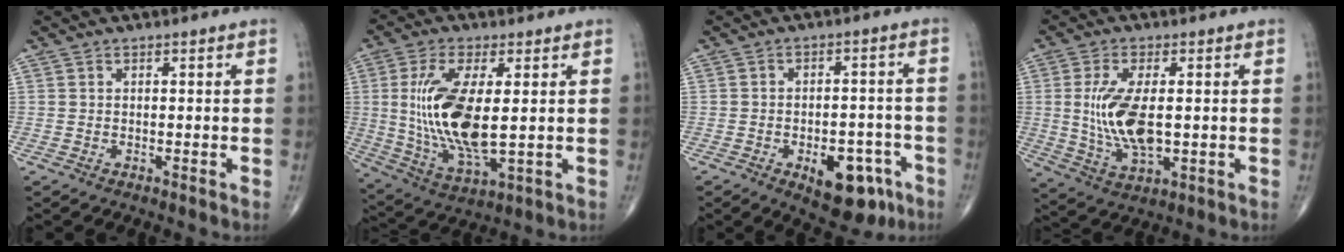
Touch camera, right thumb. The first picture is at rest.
{"total": 16.1, "force": [1.2, 6.0, 14.9], "torque": [-0.311, -0.020, 0.035]}
{"total": 11.9, "force": [-5.6, 6.3, 8.5], "torque": [-0.084, 0.032, -0.065]}
{"total": 11.5, "force": [0.3, 5.1, 10.3], "torque": [-0.210, -0.013, 0.013]}